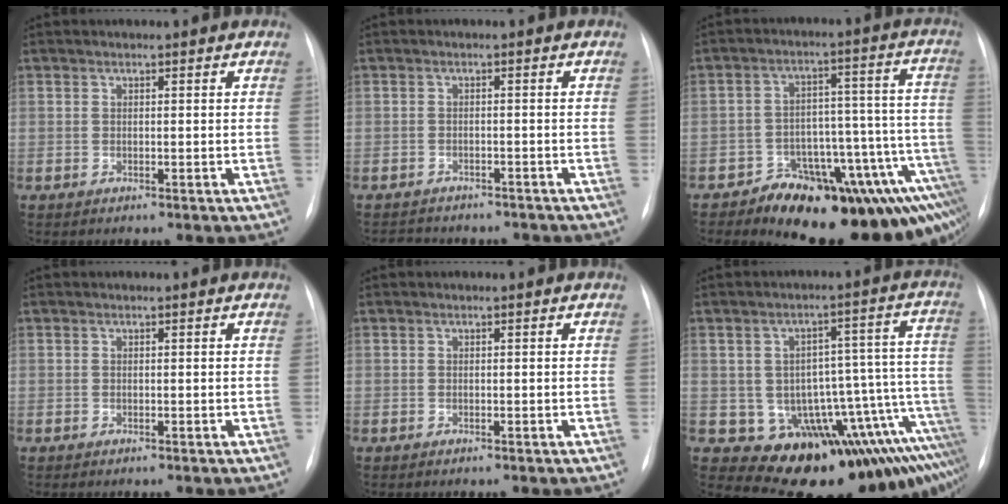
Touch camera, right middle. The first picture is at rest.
{"total": 7.6, "force": [-6.8, 2.7, 2.0], "torque": [-0.037, 0.004, -0.082]}
{"total": 18.3, "force": [-12.8, 5.7, 11.8], "torque": [-0.033, 0.072, -0.158]}
{"total": 0.0}
{"total": 0.0}
{"total": 18.2, "force": [-10.0, 6.9, 13.6], "torque": [-0.056, 0.067, -0.113]}